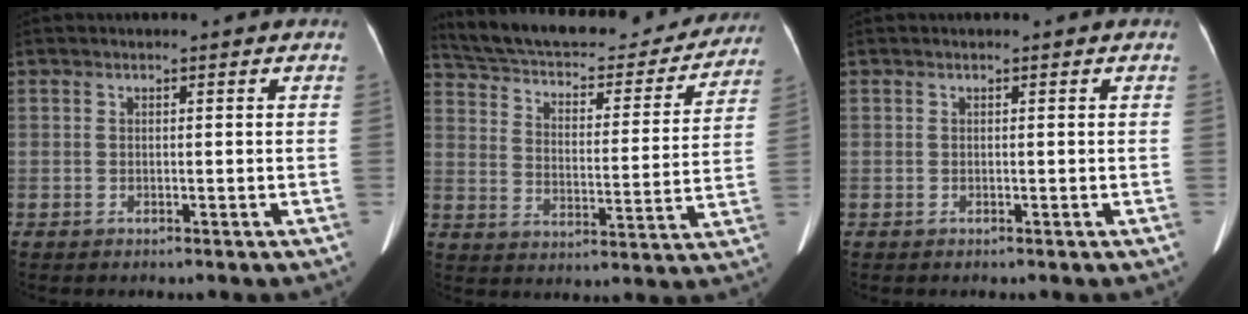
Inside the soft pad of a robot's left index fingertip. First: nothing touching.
{"total": 27.2, "force": [24.5, 7.2, 9.5], "torque": [-0.167, -0.022, 0.323]}
{"total": 0.0}